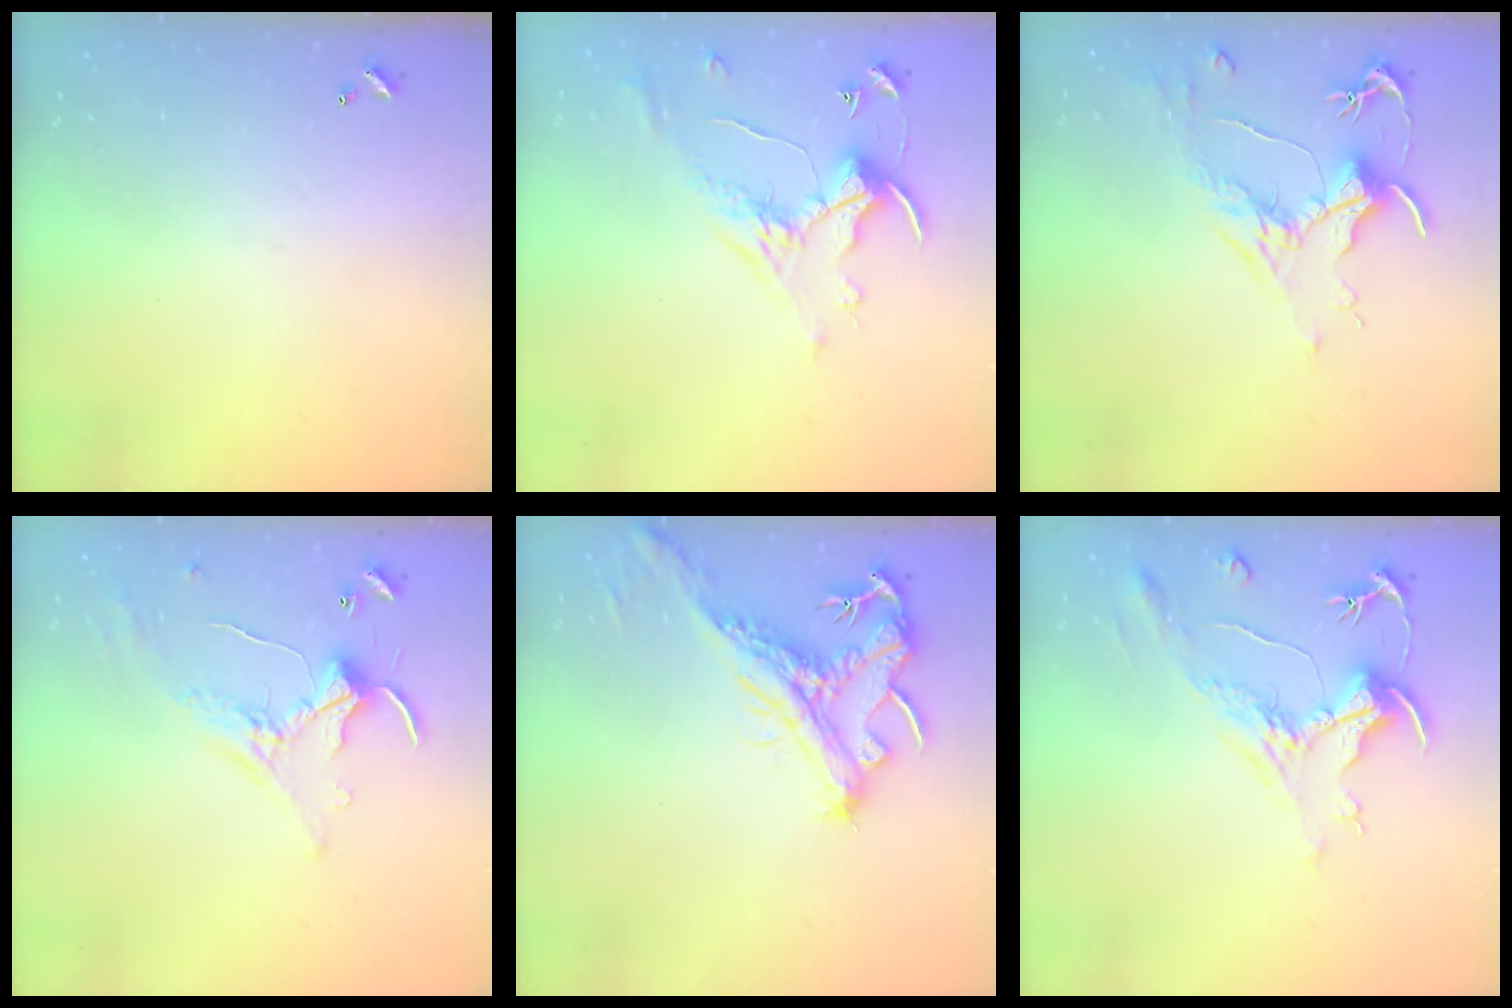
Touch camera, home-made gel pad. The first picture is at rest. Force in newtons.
{"total": 1.1, "press": 0.6, "slide": 0.9}
{"total": 1.8, "press": 1.6, "slide": 0.9}
{"total": 1.0, "press": 0.5, "slide": 0.8}
{"total": 2.0, "press": 1.5, "slide": 1.3}
{"total": 2.2, "press": 1.7, "slide": 1.3}